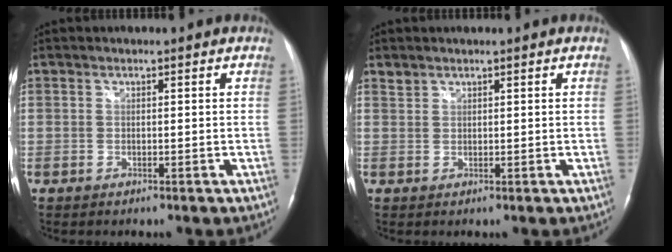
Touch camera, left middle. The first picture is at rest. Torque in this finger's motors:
{"motor_torque": [0.04, -0.02, 0.02, 0.00]}